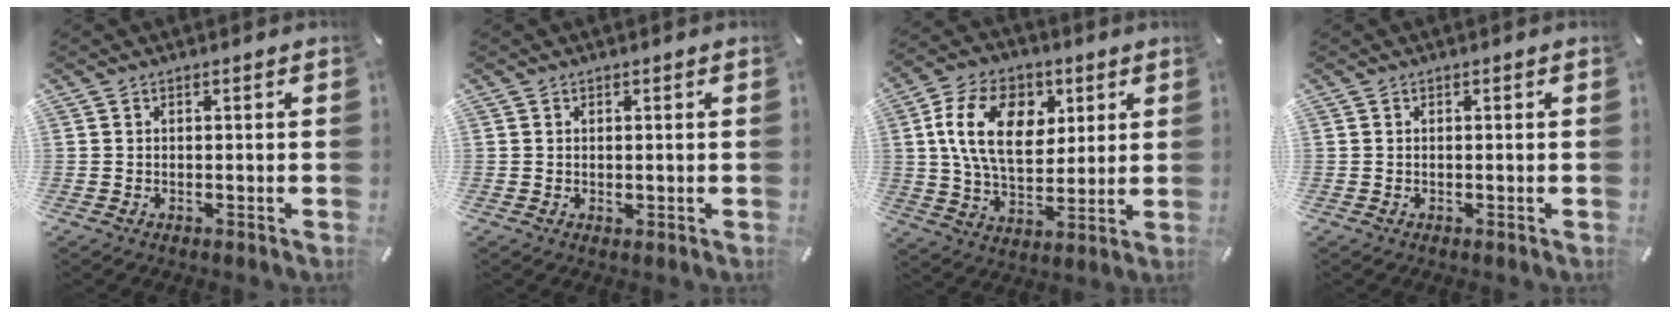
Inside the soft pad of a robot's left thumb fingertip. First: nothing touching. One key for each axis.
{"total": 0.5, "fx": 0.1, "fy": 0.4, "fz": 0.3, "tx": -0.005, "ty": 0.001, "tz": 0.002}
{"total": 16.1, "fx": 4.6, "fy": 10.9, "fz": 11.0, "tx": -0.196, "ty": 0.014, "tz": 0.081}
{"total": 0.0}